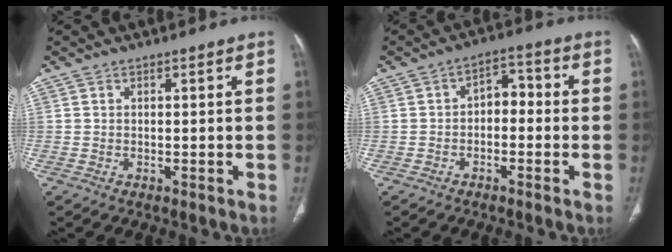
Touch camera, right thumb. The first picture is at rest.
{"total": 5.0, "force": [-1.0, 3.4, 3.6], "torque": [-0.034, 0.032, -0.027]}